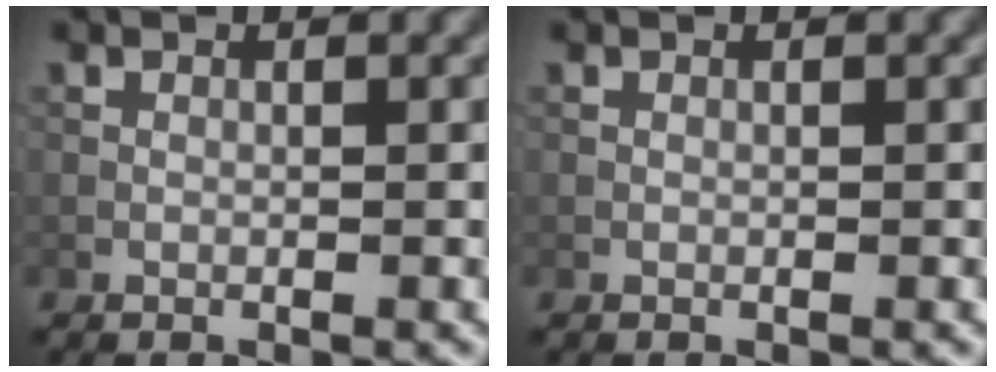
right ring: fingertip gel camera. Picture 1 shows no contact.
{"total": 0.0}